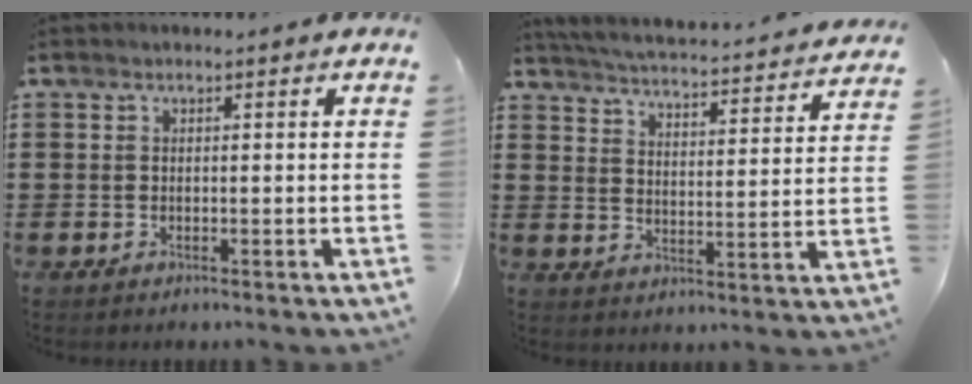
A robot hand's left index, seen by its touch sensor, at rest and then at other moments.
{"total": 3.8, "force": [3.7, -0.6, 0.7], "torque": [-0.037, -0.038, 0.055]}